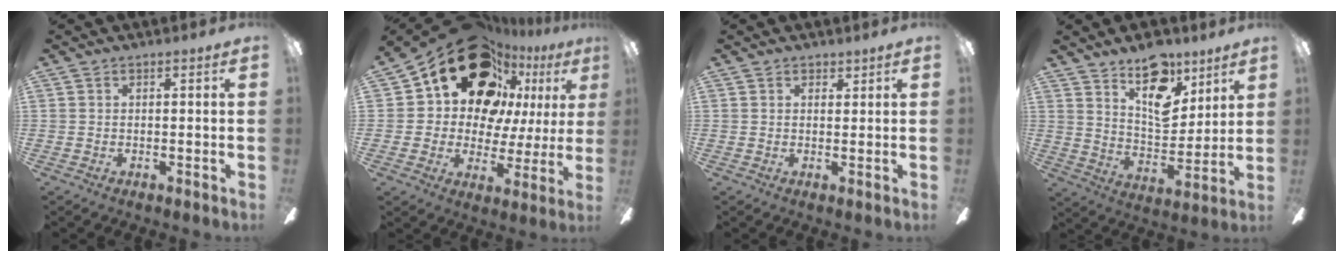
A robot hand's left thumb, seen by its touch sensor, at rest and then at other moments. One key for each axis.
{"total": 22.8, "fx": 13.1, "fy": 14.6, "fz": 11.6, "tx": -0.196, "ty": -0.078, "tz": 0.248}
{"total": 1.2, "fx": 0.9, "fy": 0.7, "fz": 0.2, "tx": 0.003, "ty": -0.001, "tz": 0.015}
{"total": 15.1, "fx": 9.8, "fy": 8.1, "fz": 8.2, "tx": -0.104, "ty": -0.061, "tz": 0.174}